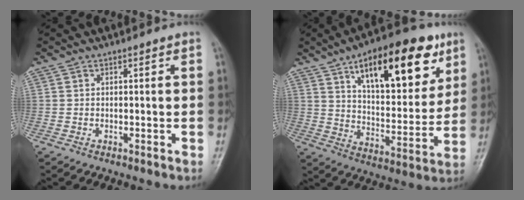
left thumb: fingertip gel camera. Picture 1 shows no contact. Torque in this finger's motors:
{"motor_torque": [1.73, 0.97, 1.66, -1.12, 0.14]}